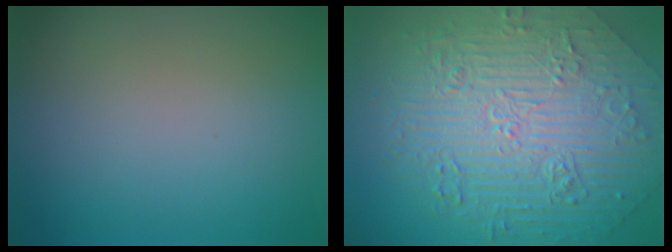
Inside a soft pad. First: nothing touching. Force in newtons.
{"total": 8.4, "press": 6.7, "slide": 5.1}